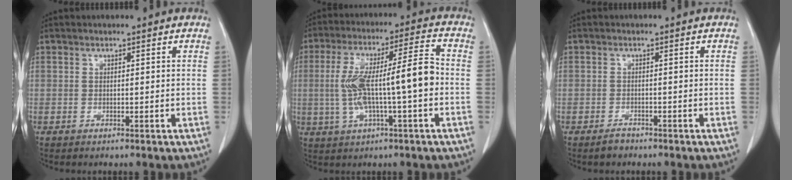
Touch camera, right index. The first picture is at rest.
{"total": 12.6, "force": [-1.1, 1.5, 12.5], "torque": [-0.234, 0.025, -0.015]}
{"total": 1.6, "force": [-1.3, 0.6, 0.5], "torque": [-0.011, 0.000, -0.019]}